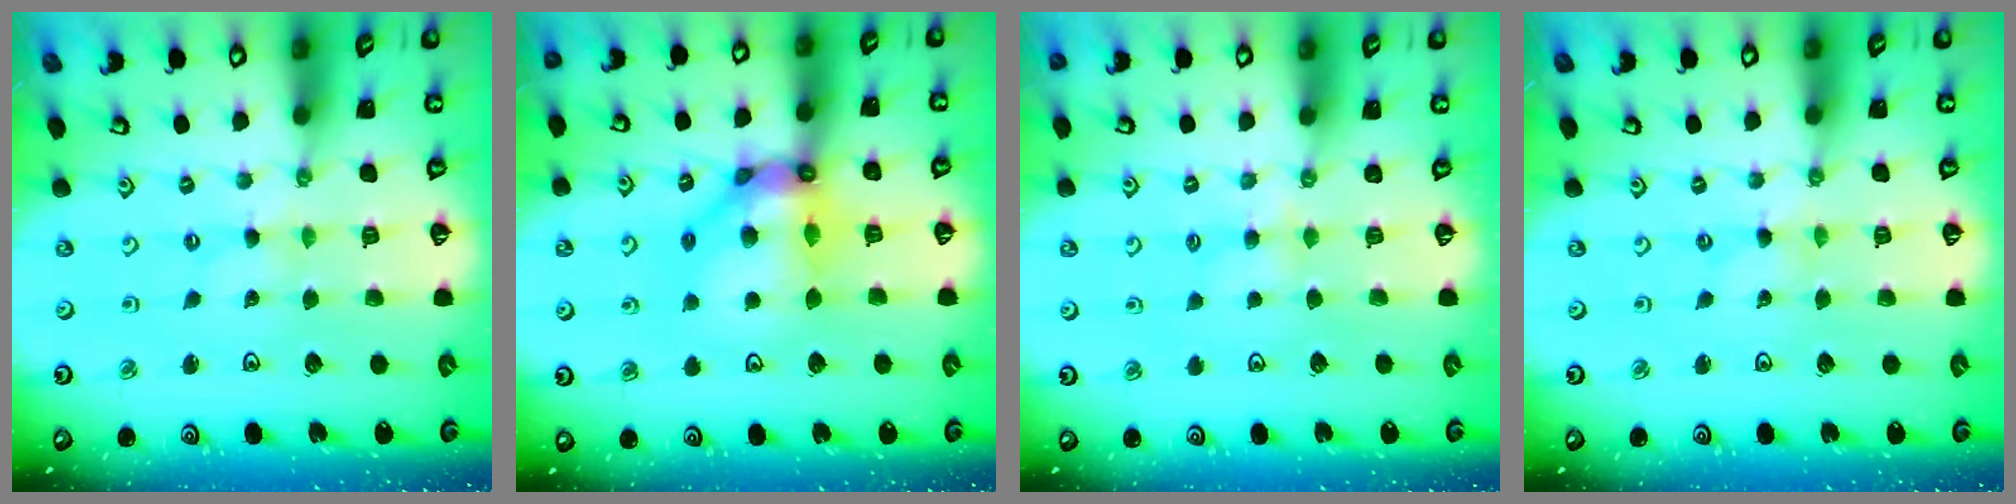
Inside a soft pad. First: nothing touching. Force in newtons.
{"total": 13.5, "press": 13.3, "slide": 2.6}
{"total": 4.0, "press": 4.0, "slide": 0.5}
{"total": 0.0}